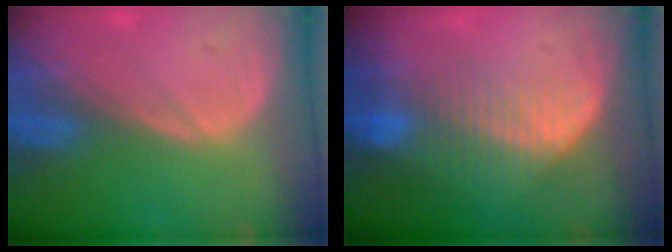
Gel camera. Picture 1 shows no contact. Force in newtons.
{"total": 7.2, "press": 6.6, "slide": 3.0}